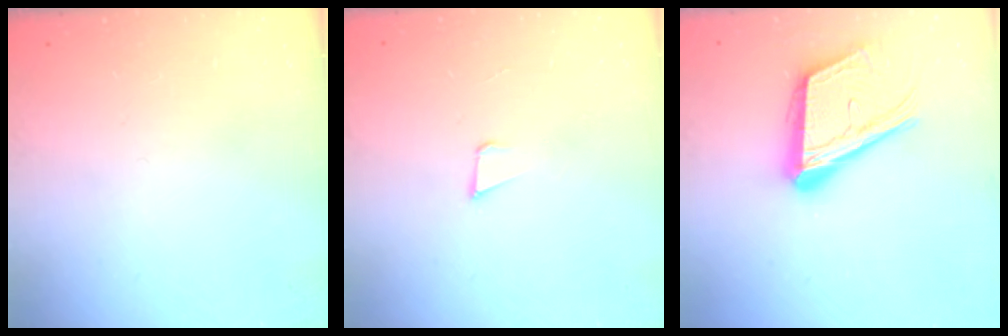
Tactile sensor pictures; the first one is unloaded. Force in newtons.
{"total": 3.2, "press": 1.9, "slide": 2.6}
{"total": 17.4, "press": 17.0, "slide": 3.7}